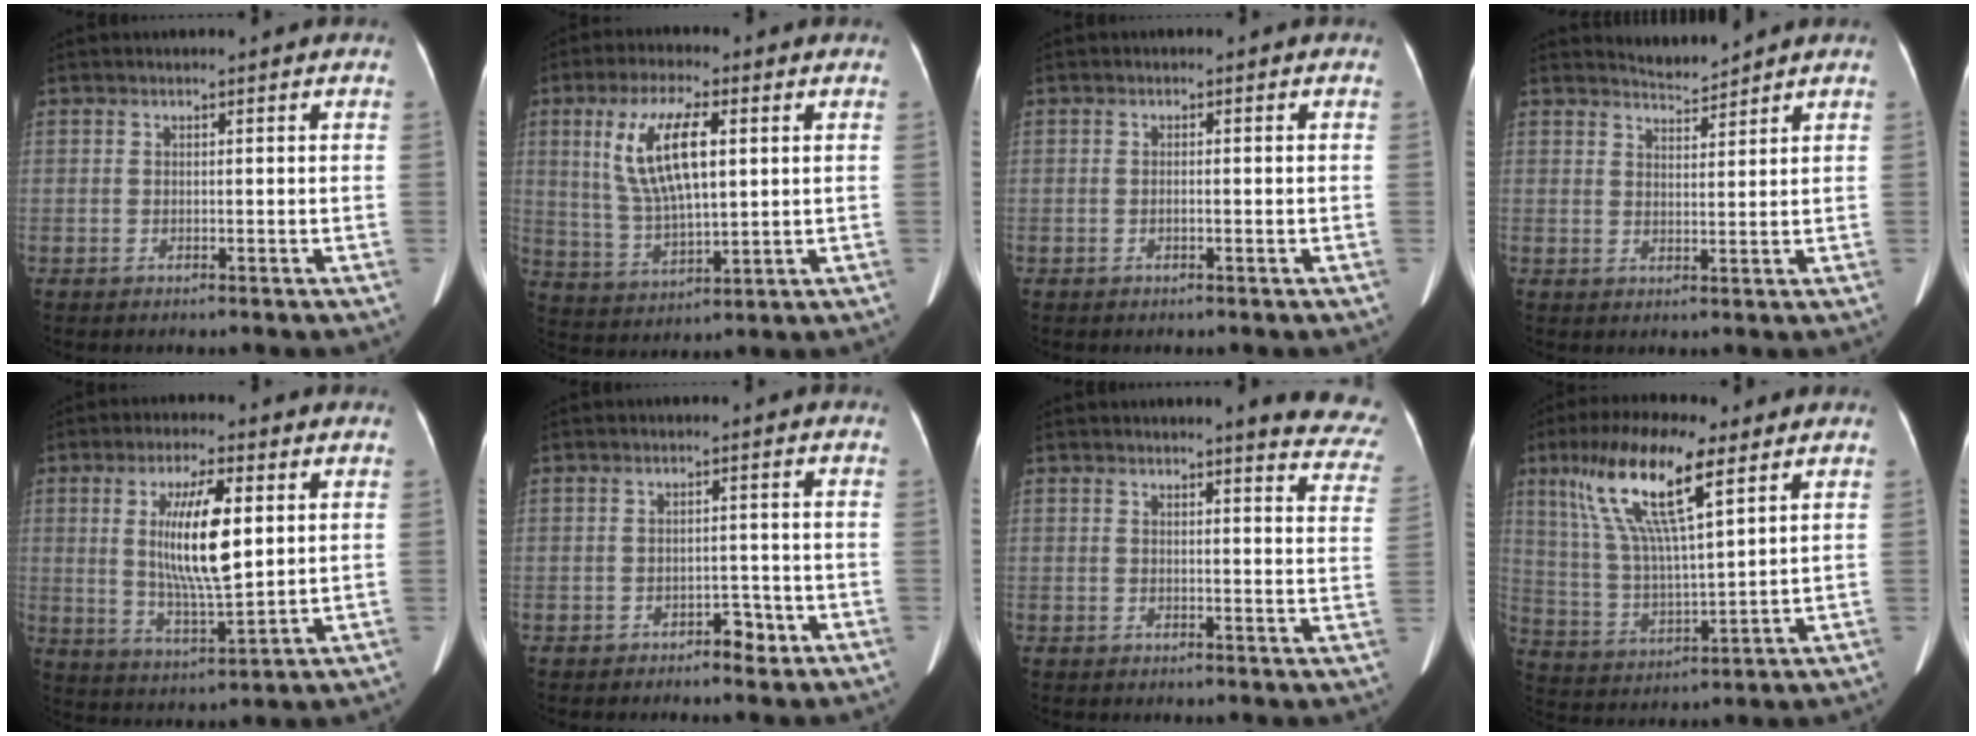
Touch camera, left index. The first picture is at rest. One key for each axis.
{"total": 11.1, "fx": 3.0, "fy": 3.3, "fz": 10.2, "tx": -0.212, "ty": 0.003, "tz": 0.061}
{"total": 0.9, "fx": -0.3, "fy": 0.2, "fz": 0.8, "tx": -0.018, "ty": 0.004, "tz": -0.001}
{"total": 2.8, "fx": 2.7, "fy": -0.4, "fz": -0.4, "tx": 0.000, "ty": -0.002, "tz": 0.054}
{"total": 11.3, "fx": 2.4, "fy": 2.2, "fz": 10.8, "tx": -0.204, "ty": -0.012, "tz": 0.045}
{"total": 2.7, "fx": -2.0, "fy": 1.3, "fz": 1.3, "tx": -0.012, "ty": -0.003, "tz": -0.027}
{"total": 10.6, "fx": 9.6, "fy": 1.3, "fz": 4.3, "tx": -0.016, "ty": -0.058, "tz": 0.072}
{"total": 15.0, "fx": 7.7, "fy": 2.8, "fz": 12.6, "tx": -0.256, "ty": 0.010, "tz": 0.146}